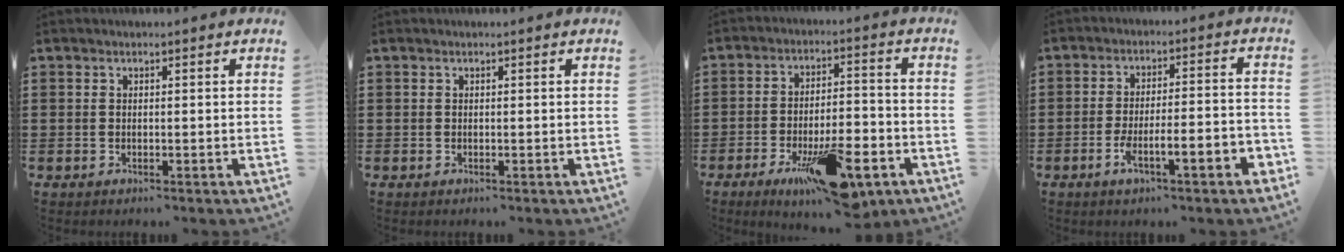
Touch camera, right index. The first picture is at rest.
{"total": 0.0}
{"total": 13.6, "force": [-6.9, 4.3, 11.0], "torque": [-0.177, 0.015, -0.113]}
{"total": 6.1, "force": [-3.4, 0.8, 5.1], "torque": [-0.091, -0.002, -0.063]}